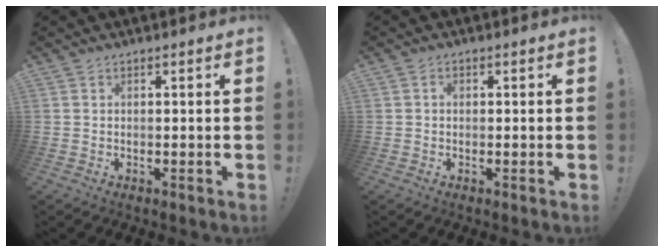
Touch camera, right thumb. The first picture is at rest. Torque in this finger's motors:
{"motor_torque": [0.19, -0.05, 0.11, 0.15, -0.02]}